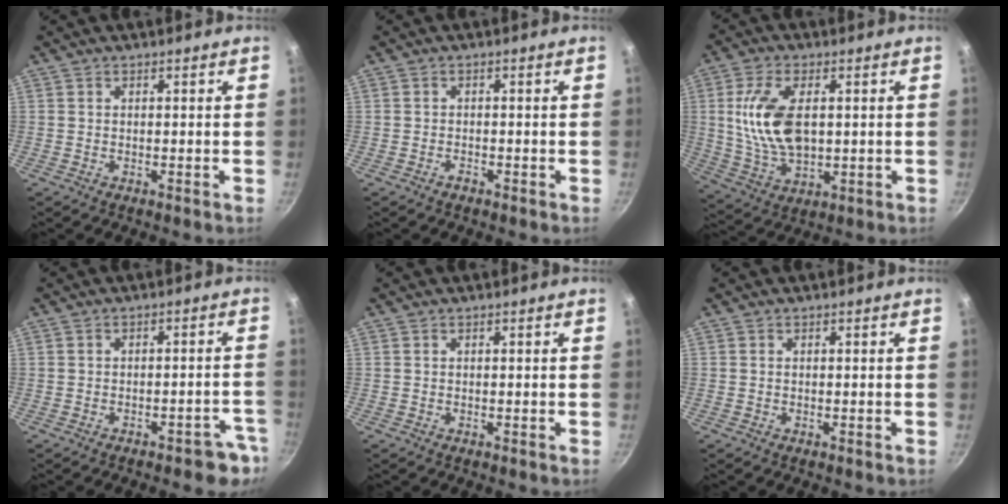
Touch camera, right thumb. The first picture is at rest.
{"total": 1.2, "force": [-0.9, 0.6, 0.5], "torque": [-0.009, 0.011, -0.017]}
{"total": 13.3, "force": [1.8, 7.3, 10.9], "torque": [-0.201, -0.008, 0.040]}
{"total": 5.8, "force": [-3.9, 2.8, 3.3], "torque": [0.009, 0.047, -0.031]}
{"total": 0.0}
{"total": 0.0}